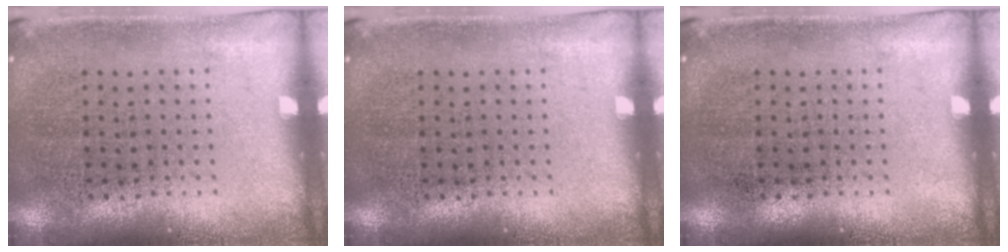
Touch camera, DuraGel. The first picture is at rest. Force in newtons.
{"total": 0.0}
{"total": 0.0}